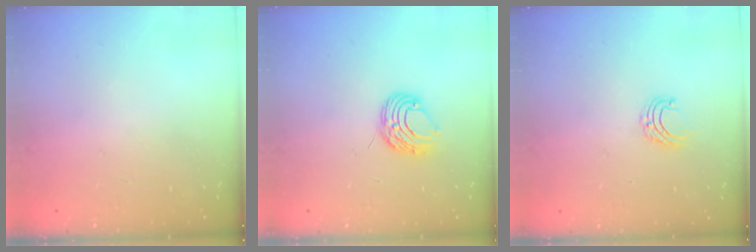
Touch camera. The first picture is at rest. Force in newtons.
{"total": 7.4, "press": 7.4, "slide": 0.7}
{"total": 4.9, "press": 4.8, "slide": 0.5}